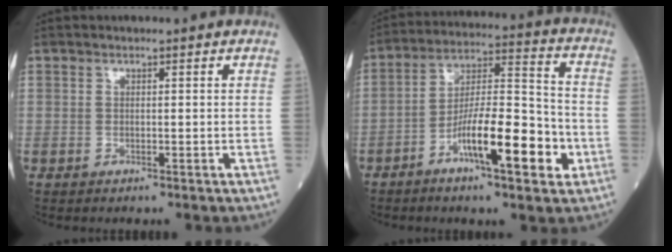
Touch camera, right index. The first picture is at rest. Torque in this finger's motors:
{"motor_torque": [0.68, -0.35, 0.33, 0.21]}